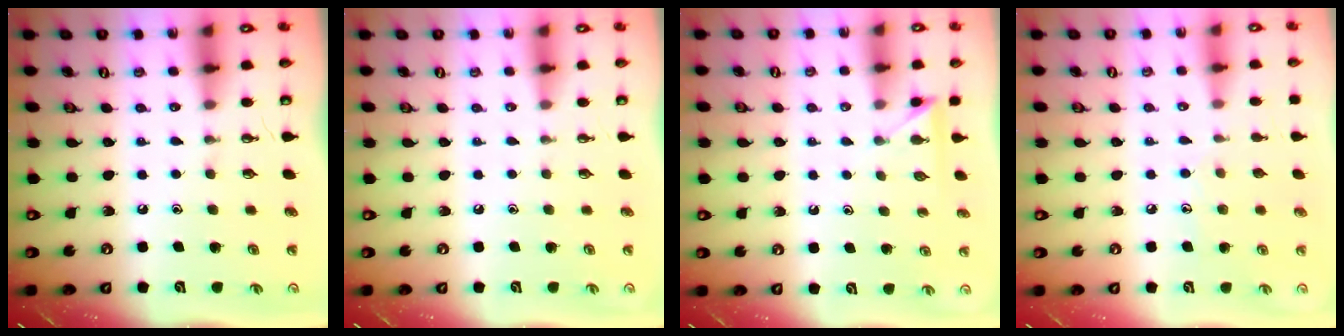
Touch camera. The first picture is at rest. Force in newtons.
{"total": 0.0}
{"total": 3.1, "press": 3.1, "slide": 0.3}
{"total": 5.3, "press": 5.3, "slide": 0.5}